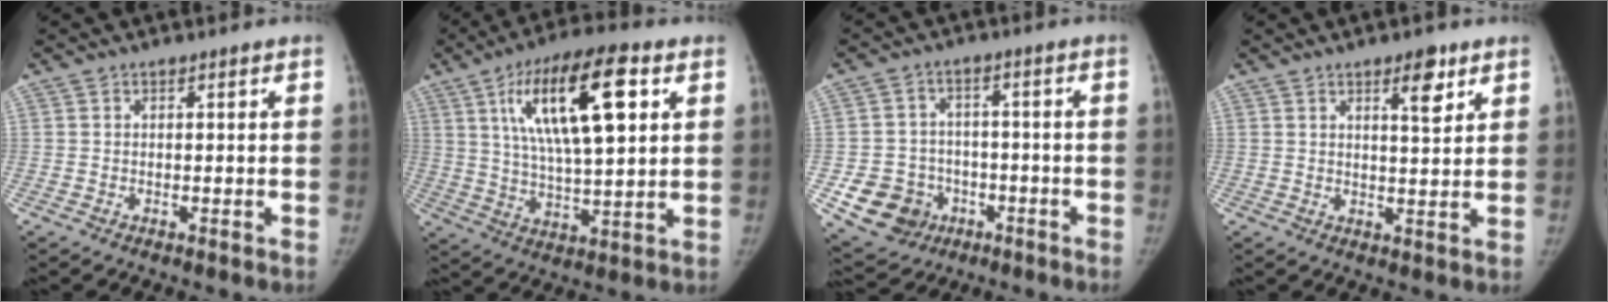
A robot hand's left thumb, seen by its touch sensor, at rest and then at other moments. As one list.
[{"total": 19.5, "force": [6.8, 6.7, 17.0], "torque": [-0.275, -0.008, 0.114]}, {"total": 10.6, "force": [-3.9, 9.2, 3.3], "torque": [-0.049, 0.024, -0.052]}, {"total": 5.5, "force": [3.2, 1.8, 4.1], "torque": [-0.047, -0.020, 0.047]}]